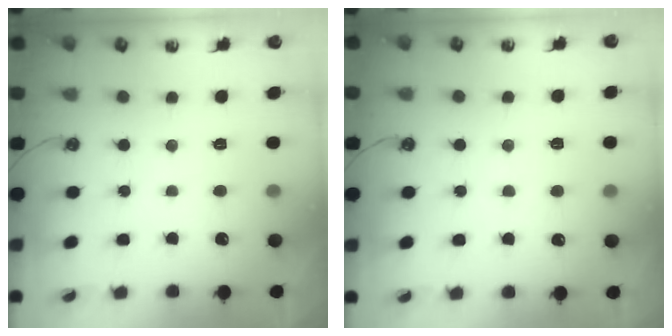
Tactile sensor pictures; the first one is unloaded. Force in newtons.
{"total": 3.6, "press": 3.5, "slide": 0.3}